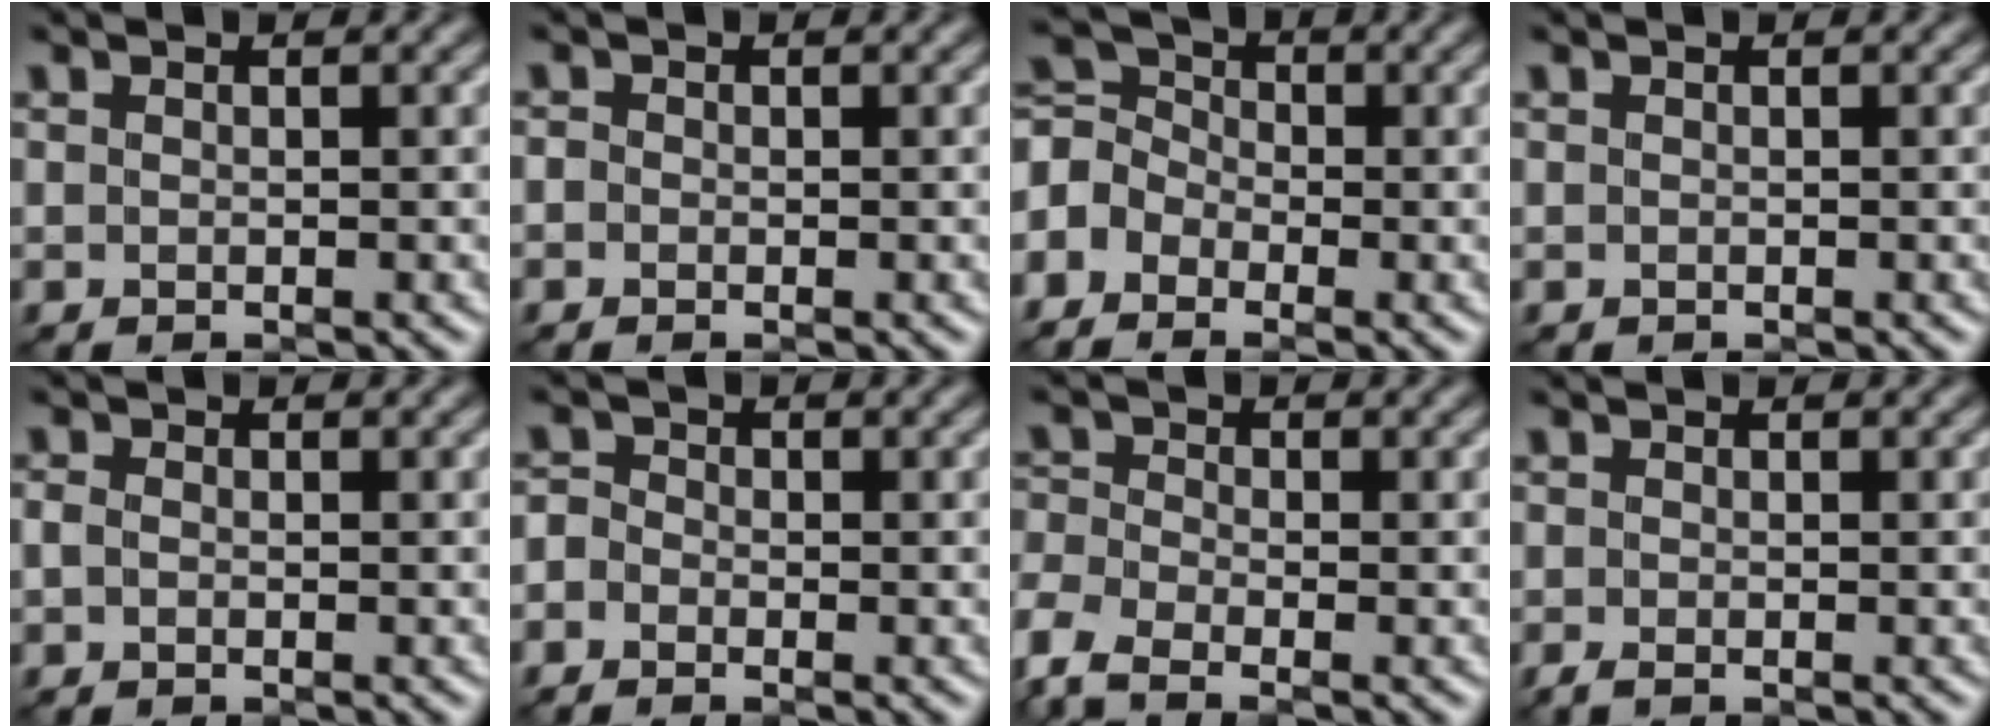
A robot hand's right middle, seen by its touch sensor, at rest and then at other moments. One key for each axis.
{"total": 0.6, "fx": -0.3, "fy": 0.5, "fz": 0.1, "tx": 0.000, "ty": -0.002, "tz": -0.009}
{"total": 3.8, "fx": -1.8, "fy": 2.9, "fz": 1.6, "tx": -0.042, "ty": 0.012, "tz": -0.056}
{"total": 0.0}
{"total": 0.9, "fx": -0.2, "fy": 0.7, "fz": 0.6, "tx": -0.015, "ty": 0.001, "tz": -0.008}
{"total": 1.5, "fx": -0.9, "fy": 1.1, "fz": 0.4, "tx": 0.001, "ty": 0.003, "tz": -0.025}
{"total": 4.4, "fx": -3.1, "fy": 1.8, "fz": 2.6, "tx": -0.074, "ty": -0.008, "tz": -0.077}
{"total": 0.8, "fx": -0.6, "fy": 0.2, "fz": 0.5, "tx": -0.016, "ty": -0.002, "tz": -0.012}